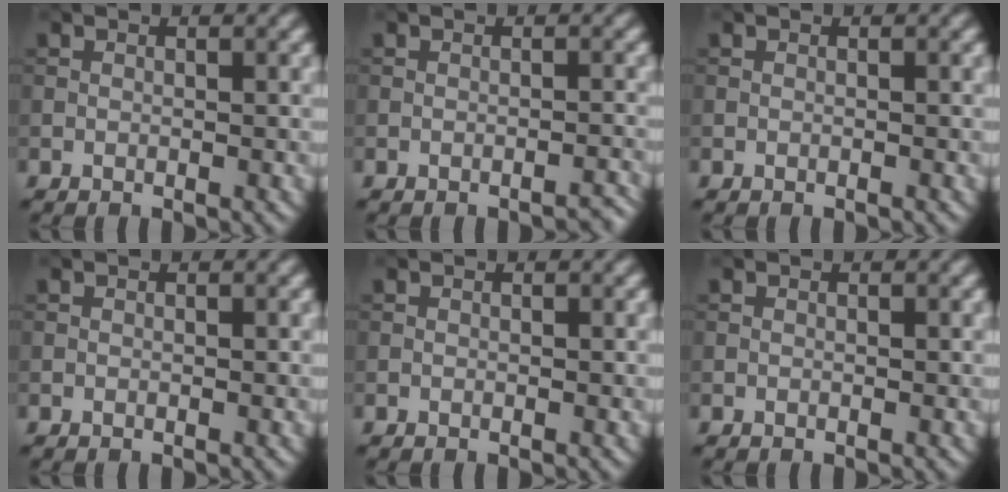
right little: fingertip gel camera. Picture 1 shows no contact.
{"total": 1.4, "force": [-1.3, 0.2, 0.4], "torque": [0.002, 0.006, -0.017]}
{"total": 0.0}
{"total": 0.0}
{"total": 0.0}
{"total": 0.0}